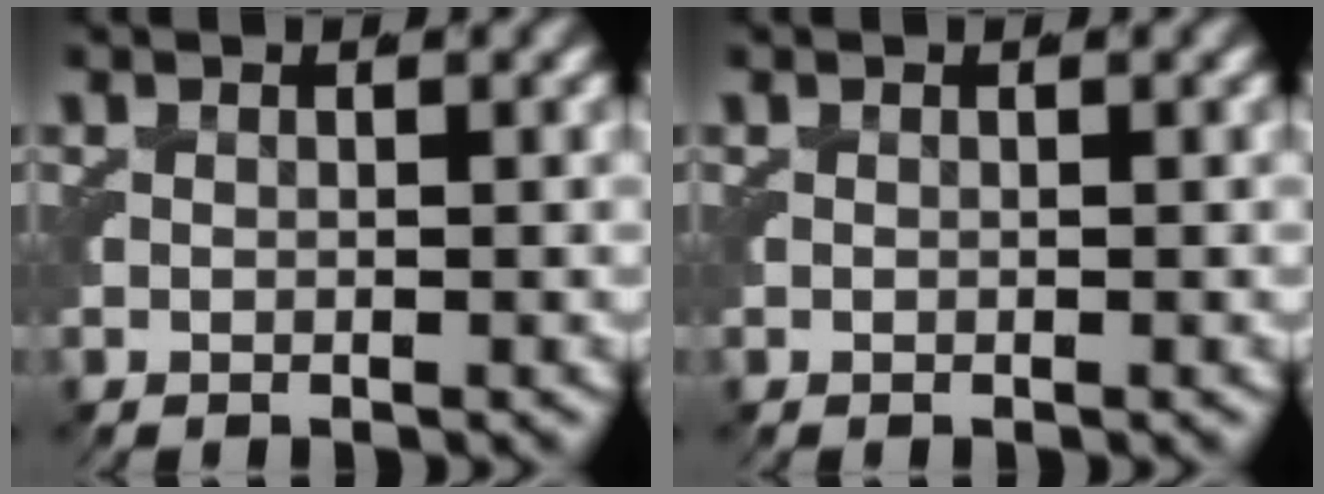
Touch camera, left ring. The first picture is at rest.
{"total": 0.0}